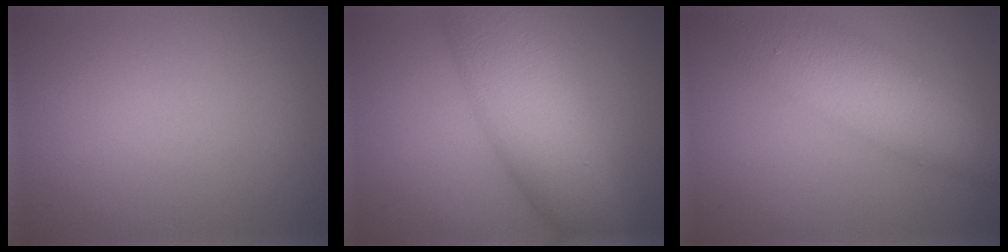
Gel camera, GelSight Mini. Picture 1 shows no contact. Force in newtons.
{"total": 9.0, "press": 9.0, "slide": 0.2}
{"total": 8.1, "press": 8.1, "slide": 0.3}